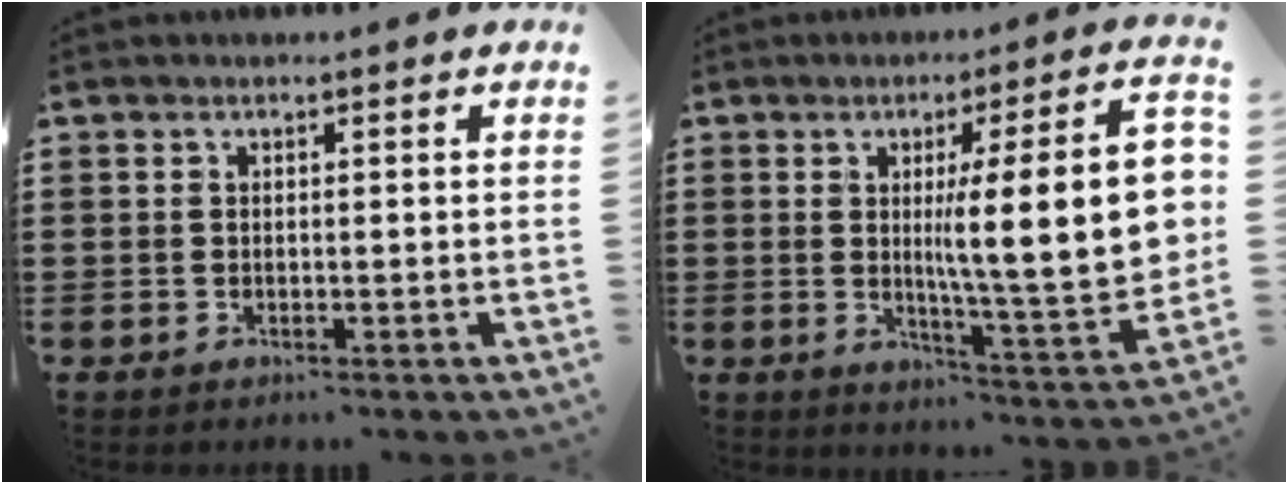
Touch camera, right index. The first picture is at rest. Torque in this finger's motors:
{"motor_torque": [2.14, 0.00, 1.05, 0.21]}